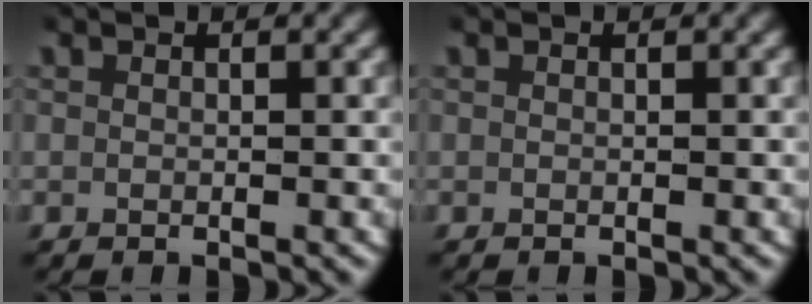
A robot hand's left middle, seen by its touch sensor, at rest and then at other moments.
{"total": 0.0}